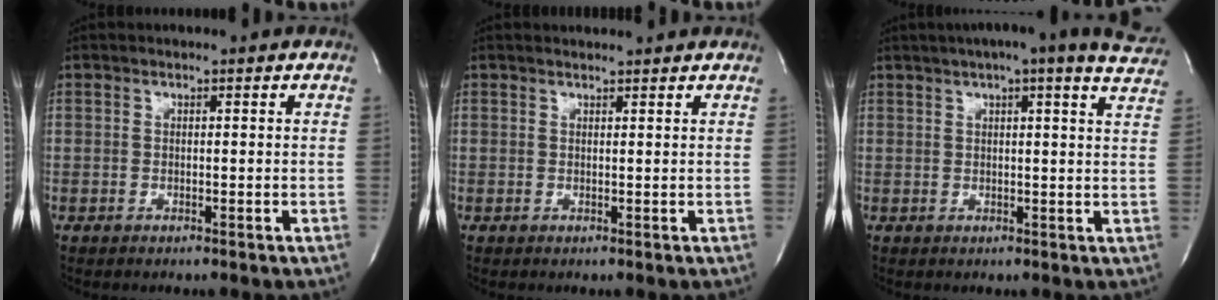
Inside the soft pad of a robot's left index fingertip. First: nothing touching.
{"total": 2.8, "force": [2.7, 0.1, 0.4], "torque": [-0.011, 0.014, 0.035]}
{"total": 16.5, "force": [13.8, 1.5, 9.0], "torque": [-0.133, 0.014, 0.156]}